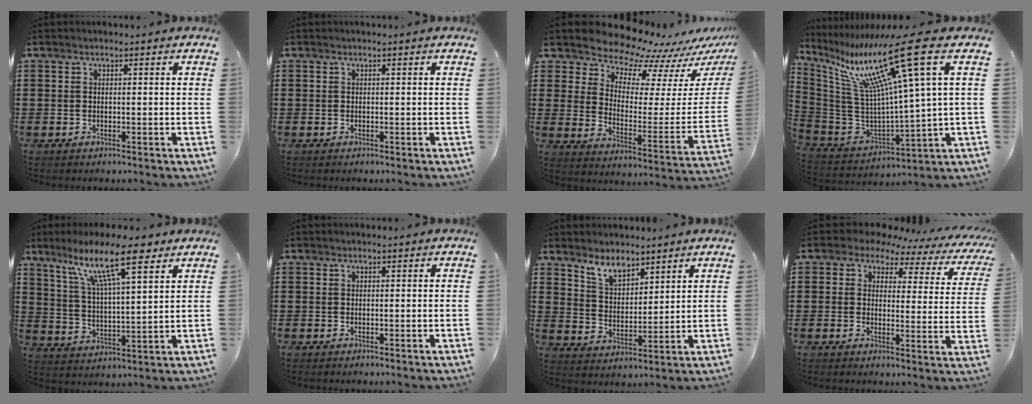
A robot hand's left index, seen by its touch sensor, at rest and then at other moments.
{"total": 0.0}
{"total": 9.8, "force": [9.6, 2.0, 0.9], "torque": [-0.057, -0.091, 0.168]}
{"total": 17.8, "force": [9.3, 0.9, 15.1], "torque": [-0.307, -0.052, 0.131]}
{"total": 12.8, "force": [8.7, 3.0, 8.9], "torque": [-0.177, -0.023, 0.148]}
{"total": 0.0}
{"total": 5.5, "force": [4.9, 1.8, 1.7], "torque": [-0.049, -0.013, 0.093]}
{"total": 1.9, "force": [1.3, 1.3, 0.4], "torque": [-0.006, 0.006, 0.022]}